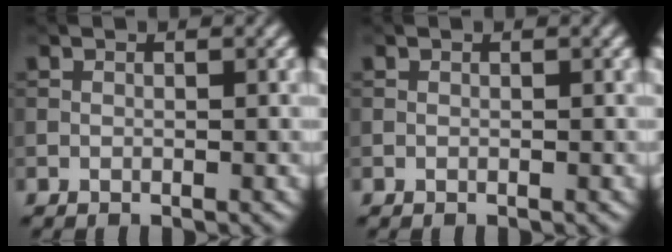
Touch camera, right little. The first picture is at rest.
{"total": 0.0}